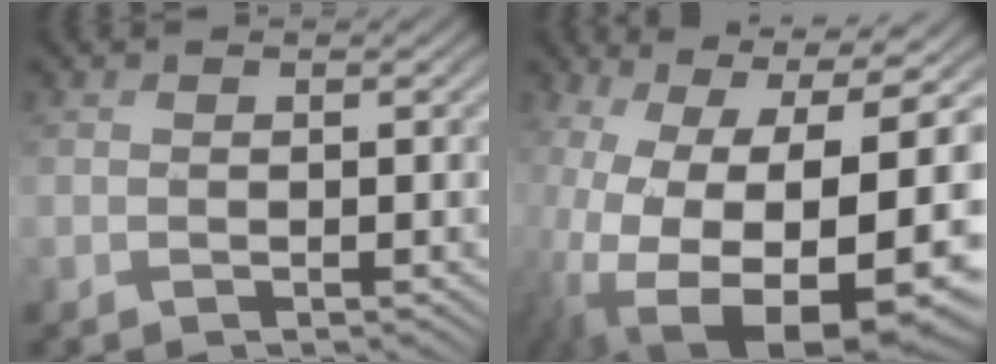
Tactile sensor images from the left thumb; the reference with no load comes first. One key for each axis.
{"total": 19.7, "fx": -4.7, "fy": 10.3, "fz": 16.2, "tx": -0.275, "ty": -0.057, "tz": -0.044}